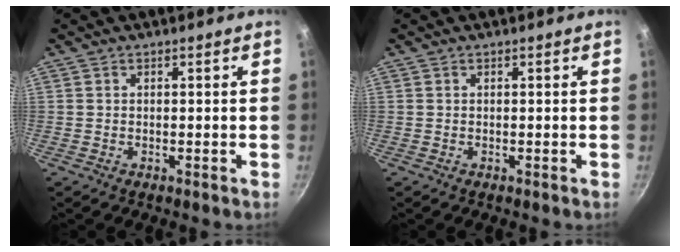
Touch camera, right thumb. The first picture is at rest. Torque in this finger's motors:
{"motor_torque": [0.01, 0.01, 0.00, 0.00, 0.00]}